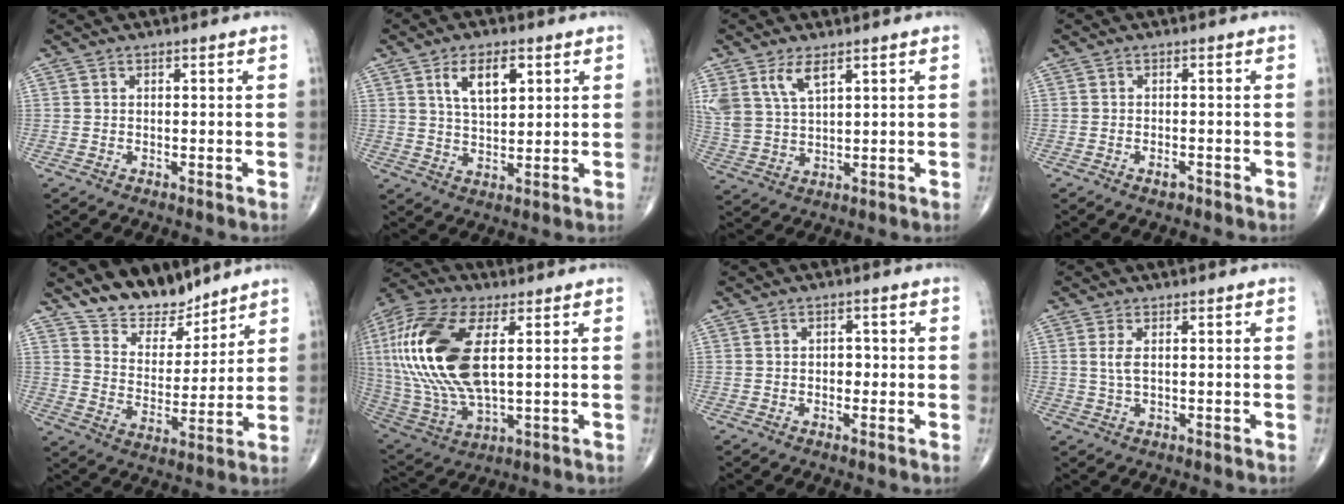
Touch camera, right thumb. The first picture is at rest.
{"total": 7.7, "force": [3.3, 3.8, 5.8], "torque": [-0.088, -0.016, 0.061]}
{"total": 7.3, "force": [4.3, 3.2, 4.9], "torque": [-0.101, -0.015, 0.095]}
{"total": 1.4, "force": [-1.0, 0.6, 0.8], "torque": [-0.013, 0.002, -0.016]}
{"total": 10.6, "force": [9.1, 4.8, 2.7], "torque": [-0.011, -0.075, 0.168]}
{"total": 24.9, "force": [4.4, 11.6, 21.6], "torque": [-0.483, -0.008, 0.085]}
{"total": 2.1, "force": [-0.2, 1.5, 1.4], "torque": [-0.010, 0.004, -0.006]}
{"total": 2.6, "force": [0.5, 1.0, 2.3], "torque": [-0.056, 0.002, 0.016]}